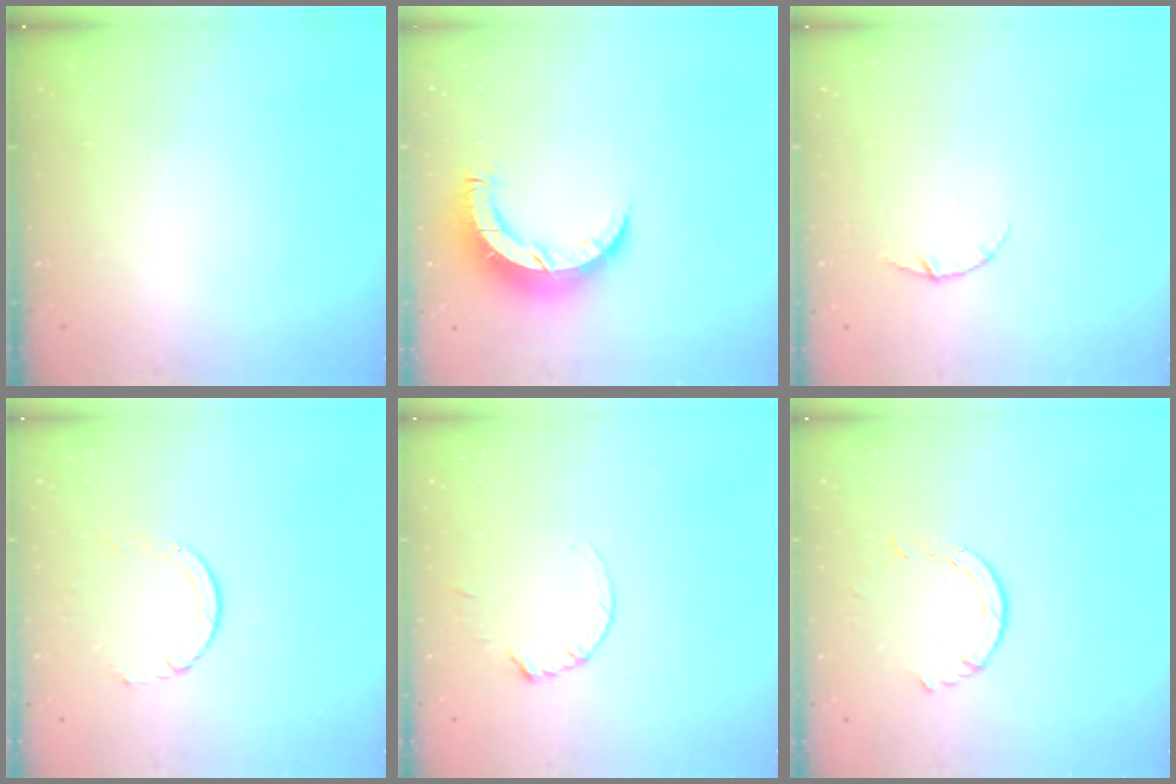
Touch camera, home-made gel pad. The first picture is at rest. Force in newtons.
{"total": 9.4, "press": 9.4, "slide": 0.7}
{"total": 2.8, "press": 2.8, "slide": 0.4}
{"total": 2.9, "press": 2.9, "slide": 0.4}
{"total": 1.8, "press": 1.7, "slide": 0.2}
{"total": 2.3, "press": 2.3, "slide": 0.2}